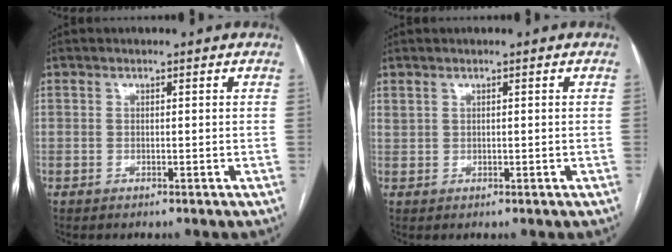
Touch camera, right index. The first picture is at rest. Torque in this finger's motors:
{"motor_torque": [-0.09, 0.15, 0.00, 0.00]}